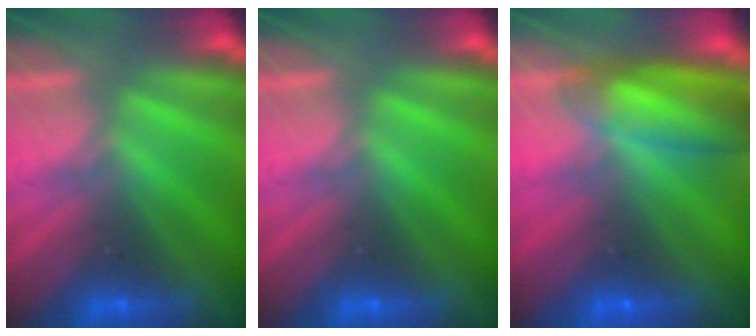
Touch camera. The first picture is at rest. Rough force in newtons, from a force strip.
{"total": 0.0}
{"total": 7.2}